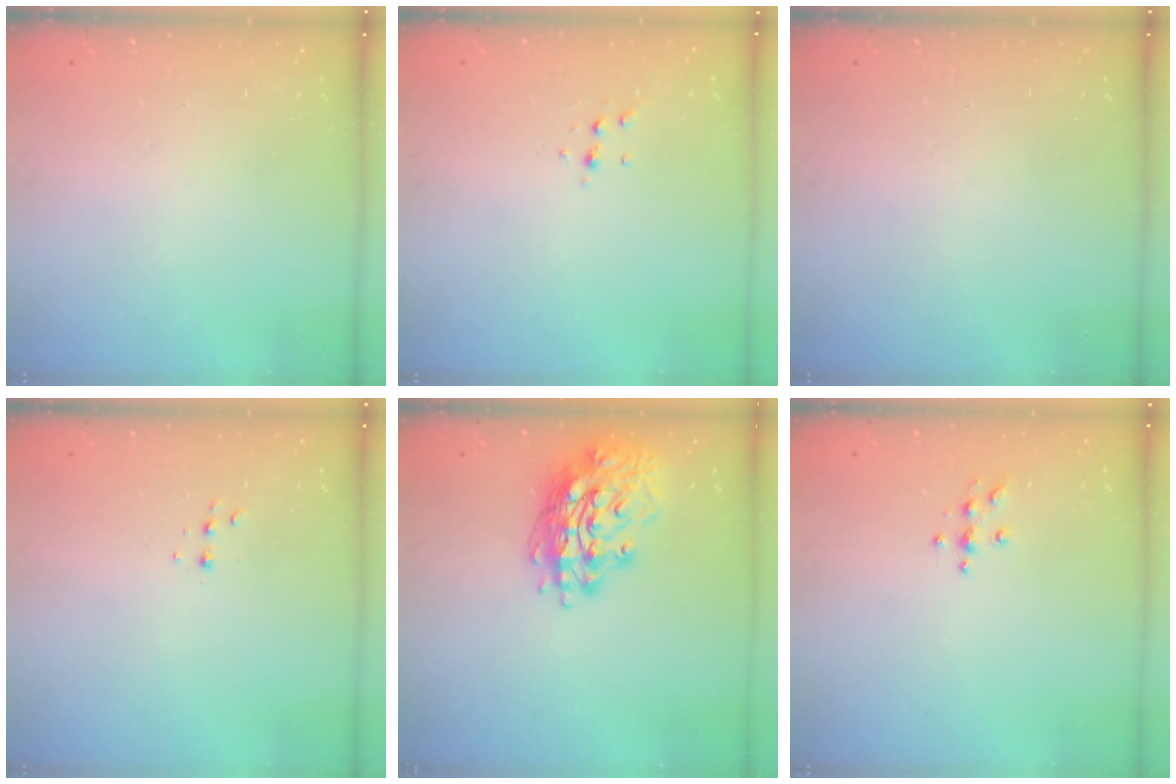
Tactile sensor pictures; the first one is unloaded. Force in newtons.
{"total": 4.5, "press": 4.3, "slide": 1.3}
{"total": 0.0}
{"total": 4.7, "press": 4.6, "slide": 0.8}
{"total": 15.7, "press": 15.7, "slide": 1.3}
{"total": 4.3, "press": 4.3, "slide": 0.5}